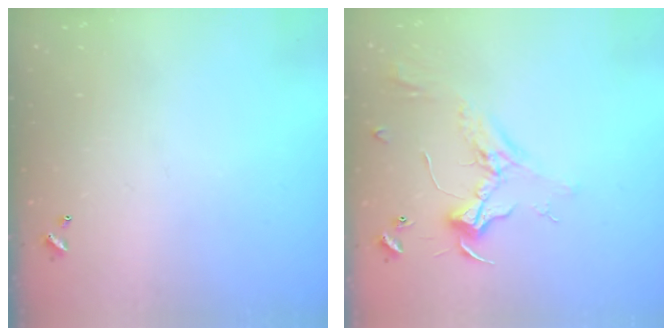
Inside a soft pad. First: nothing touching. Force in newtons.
{"total": 2.3, "press": 2.2, "slide": 0.6}